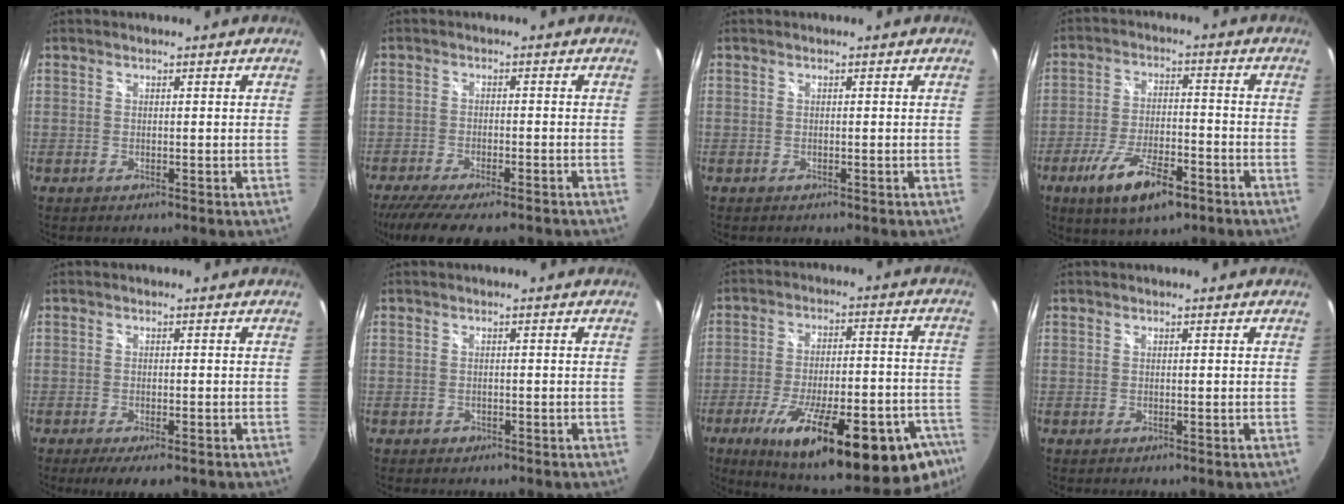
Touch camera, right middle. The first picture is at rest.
{"total": 12.5, "force": [-10.2, 2.6, 6.7], "torque": [-0.145, -0.040, -0.161]}
{"total": 0.0}
{"total": 12.0, "force": [-7.0, 3.9, 8.9], "torque": [-0.184, -0.018, -0.119]}
{"total": 5.4, "force": [-3.7, 1.6, 3.5], "torque": [-0.072, -0.019, -0.057]}
{"total": 1.1, "force": [-0.7, 0.8, 0.2], "torque": [-0.005, 0.001, -0.007]}
{"total": 29.5, "force": [-18.0, 7.8, 22.0], "torque": [-0.323, -0.036, -0.249]}
{"total": 0.0}